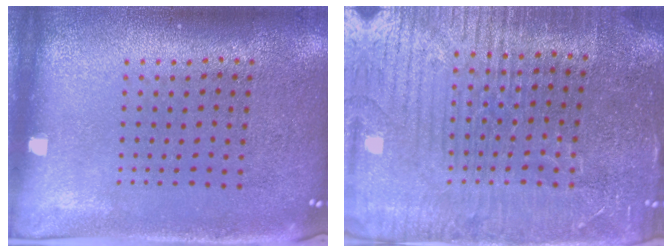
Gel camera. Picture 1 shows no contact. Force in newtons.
{"total": 4.3, "press": 4.1, "slide": 1.5}